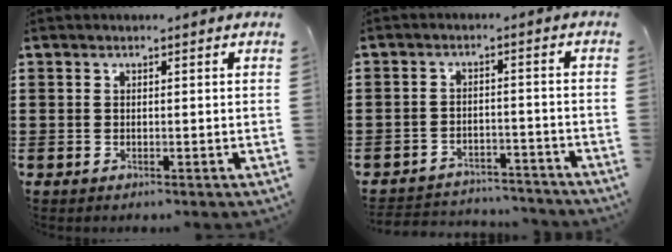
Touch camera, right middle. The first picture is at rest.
{"total": 3.6, "force": [-3.6, 0.5, -0.3], "torque": [-0.005, 0.000, -0.078]}